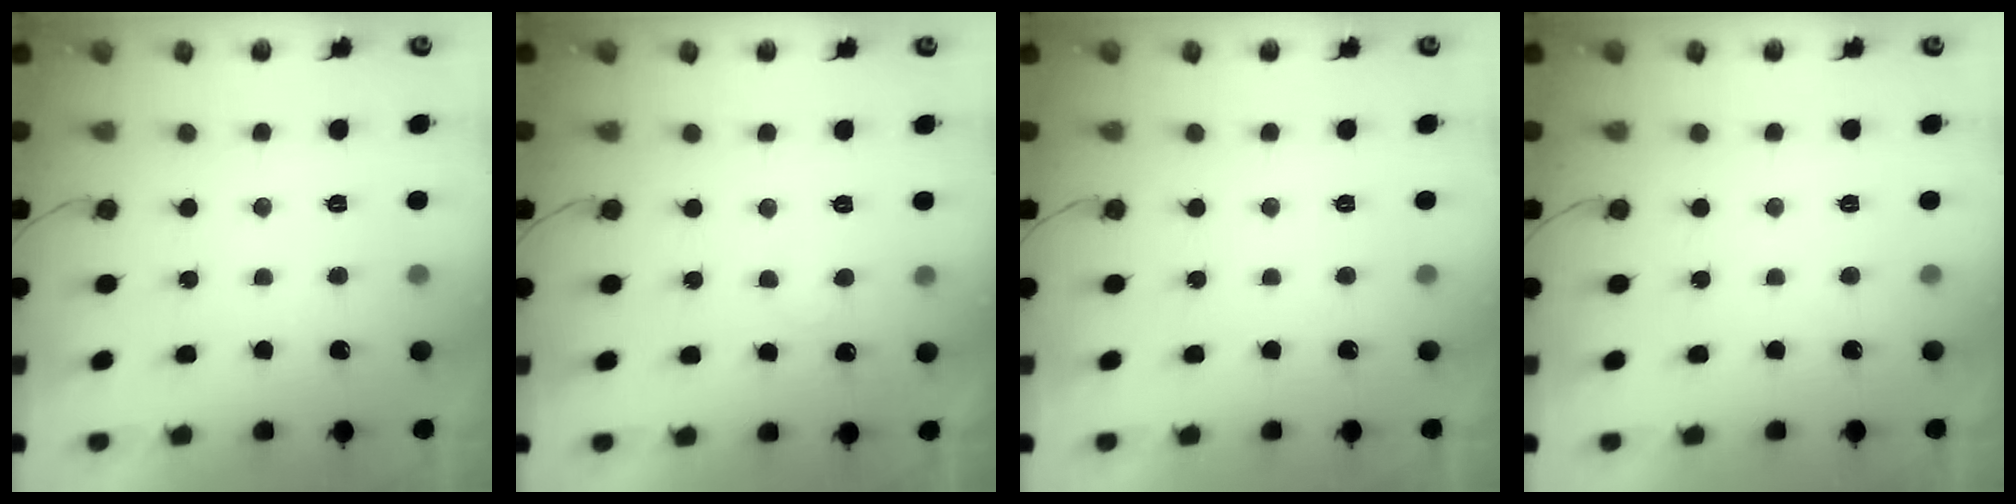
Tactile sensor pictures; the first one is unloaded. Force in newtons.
{"total": 6.8, "press": 6.8, "slide": 0.6}
{"total": 1.8, "press": 1.8, "slide": 0.1}
{"total": 1.7, "press": 1.7, "slide": 0.1}